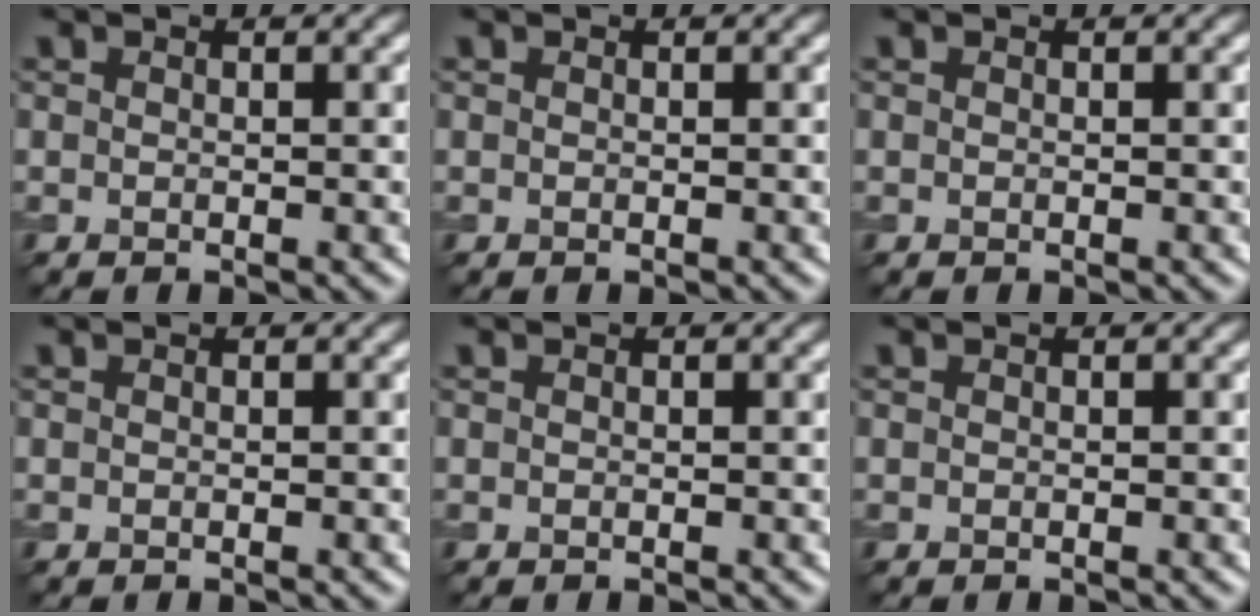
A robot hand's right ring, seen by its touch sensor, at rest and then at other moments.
{"total": 0.0}
{"total": 0.0}
{"total": 0.0}
{"total": 0.0}
{"total": 0.0}